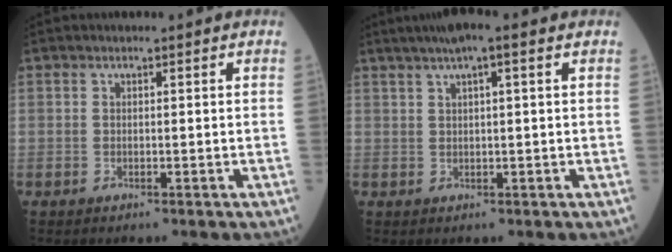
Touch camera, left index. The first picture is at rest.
{"total": 5.2, "force": [3.2, 0.2, 4.1], "torque": [-0.072, 0.024, 0.052]}